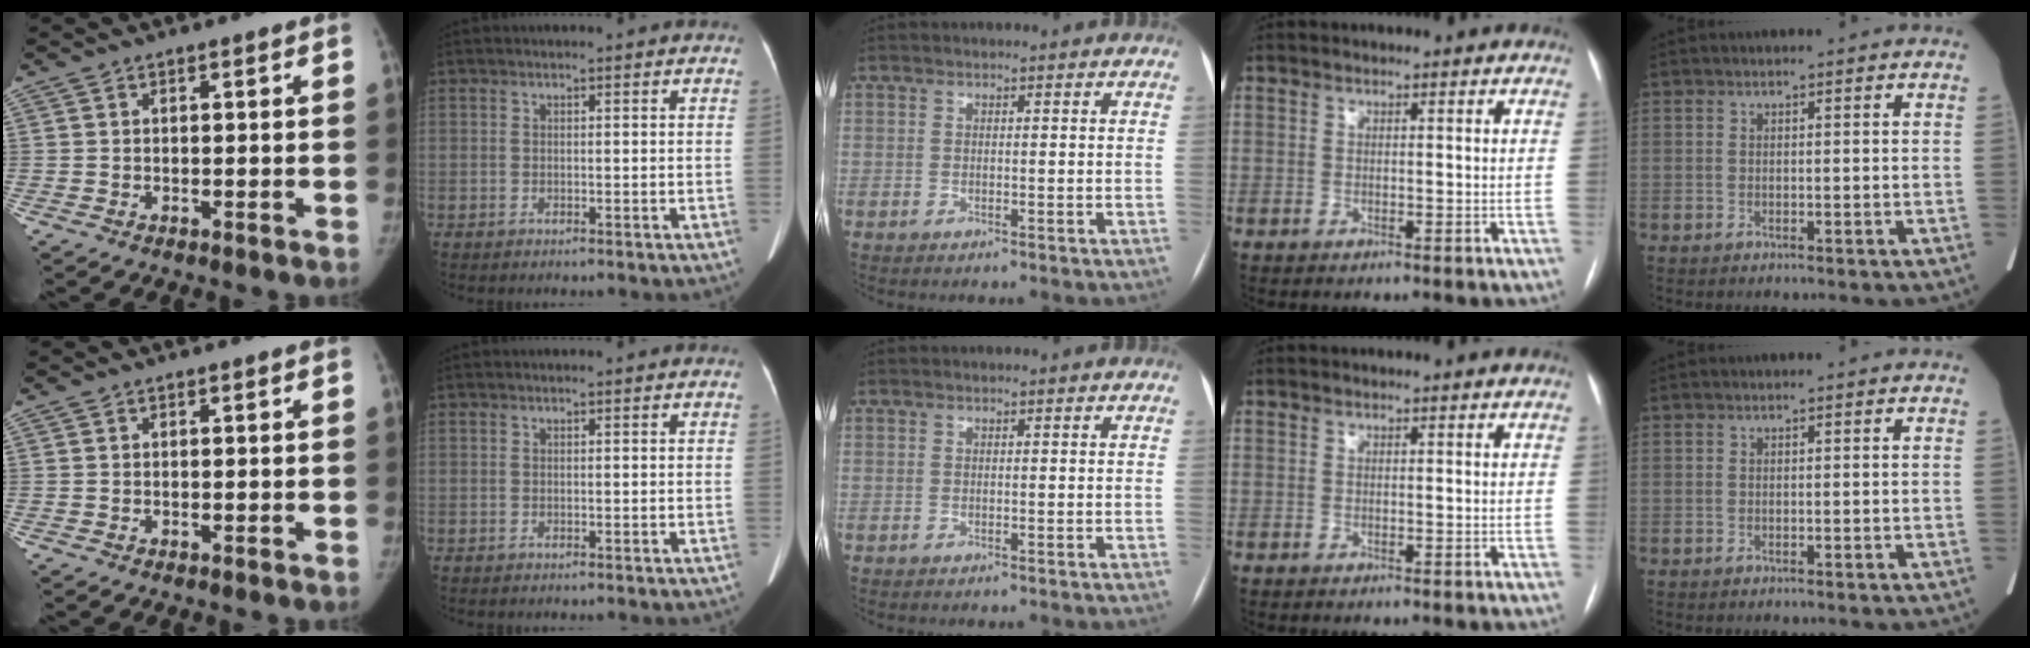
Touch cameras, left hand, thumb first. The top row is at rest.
{}